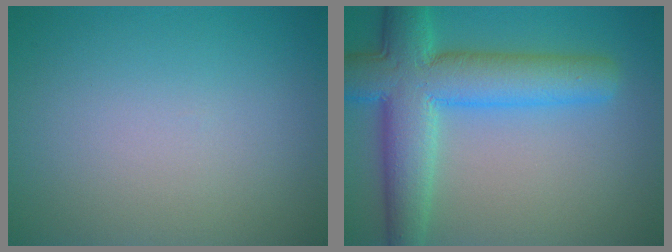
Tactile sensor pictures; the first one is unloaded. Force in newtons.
{"total": 8.8, "press": 8.8, "slide": 0.3}